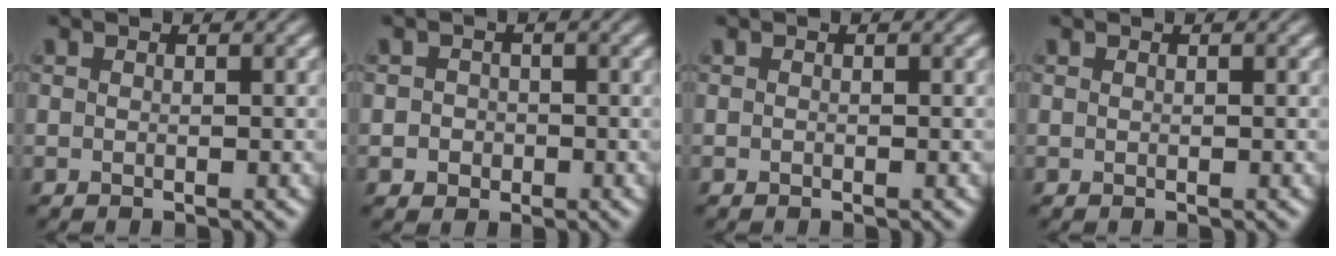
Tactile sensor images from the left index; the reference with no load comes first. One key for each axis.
{"total": 1.5, "fx": -0.6, "fy": 1.4, "fz": 0.2, "tx": 0.014, "ty": -0.007, "tz": -0.014}
{"total": 0.0}
{"total": 0.0}